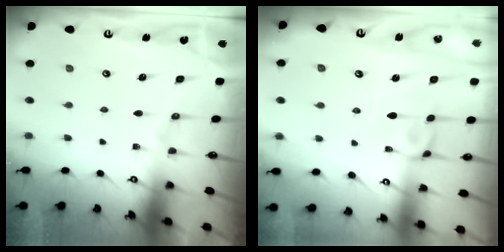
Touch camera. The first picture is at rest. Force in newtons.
{"total": 0.9, "press": 0.5, "slide": 0.7}